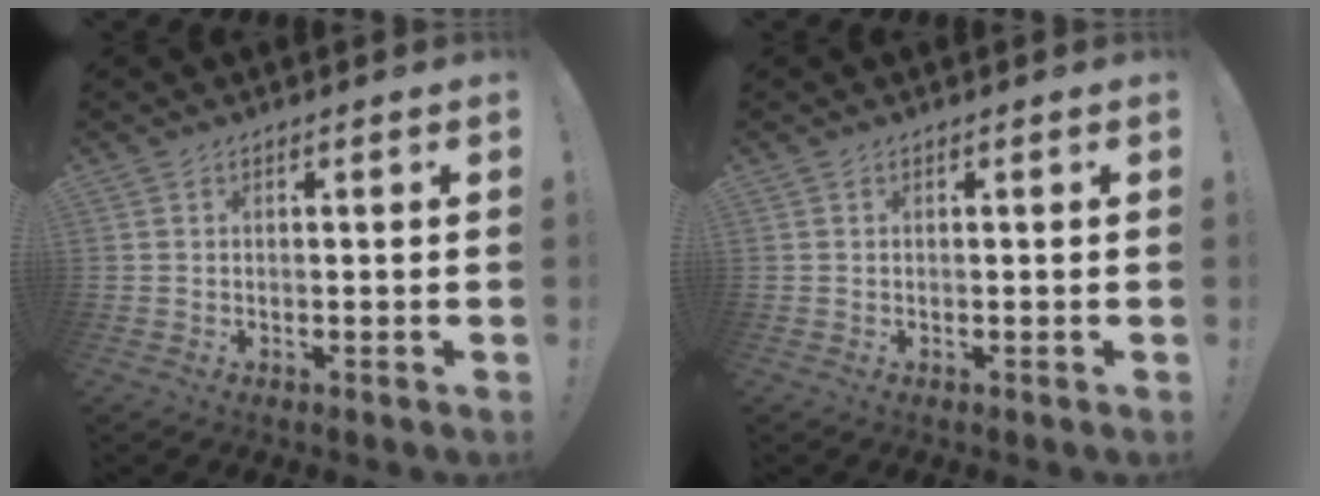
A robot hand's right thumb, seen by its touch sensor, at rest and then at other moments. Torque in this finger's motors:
{"motor_torque": [-0.04, 0.04, -0.03, -0.03, 0.00]}